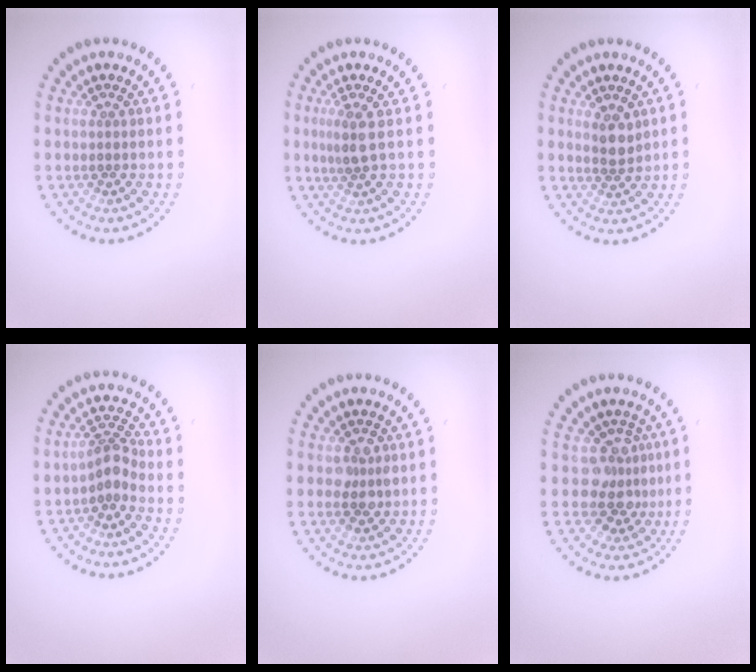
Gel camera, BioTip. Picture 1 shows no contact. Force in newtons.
{"total": 2.0, "press": 1.6, "slide": 1.2}
{"total": 1.9, "press": 1.8, "slide": 0.9}
{"total": 2.4, "press": 1.8, "slide": 1.6}
{"total": 2.1, "press": 2.0, "slide": 0.3}
{"total": 3.1, "press": 2.6, "slide": 1.8}